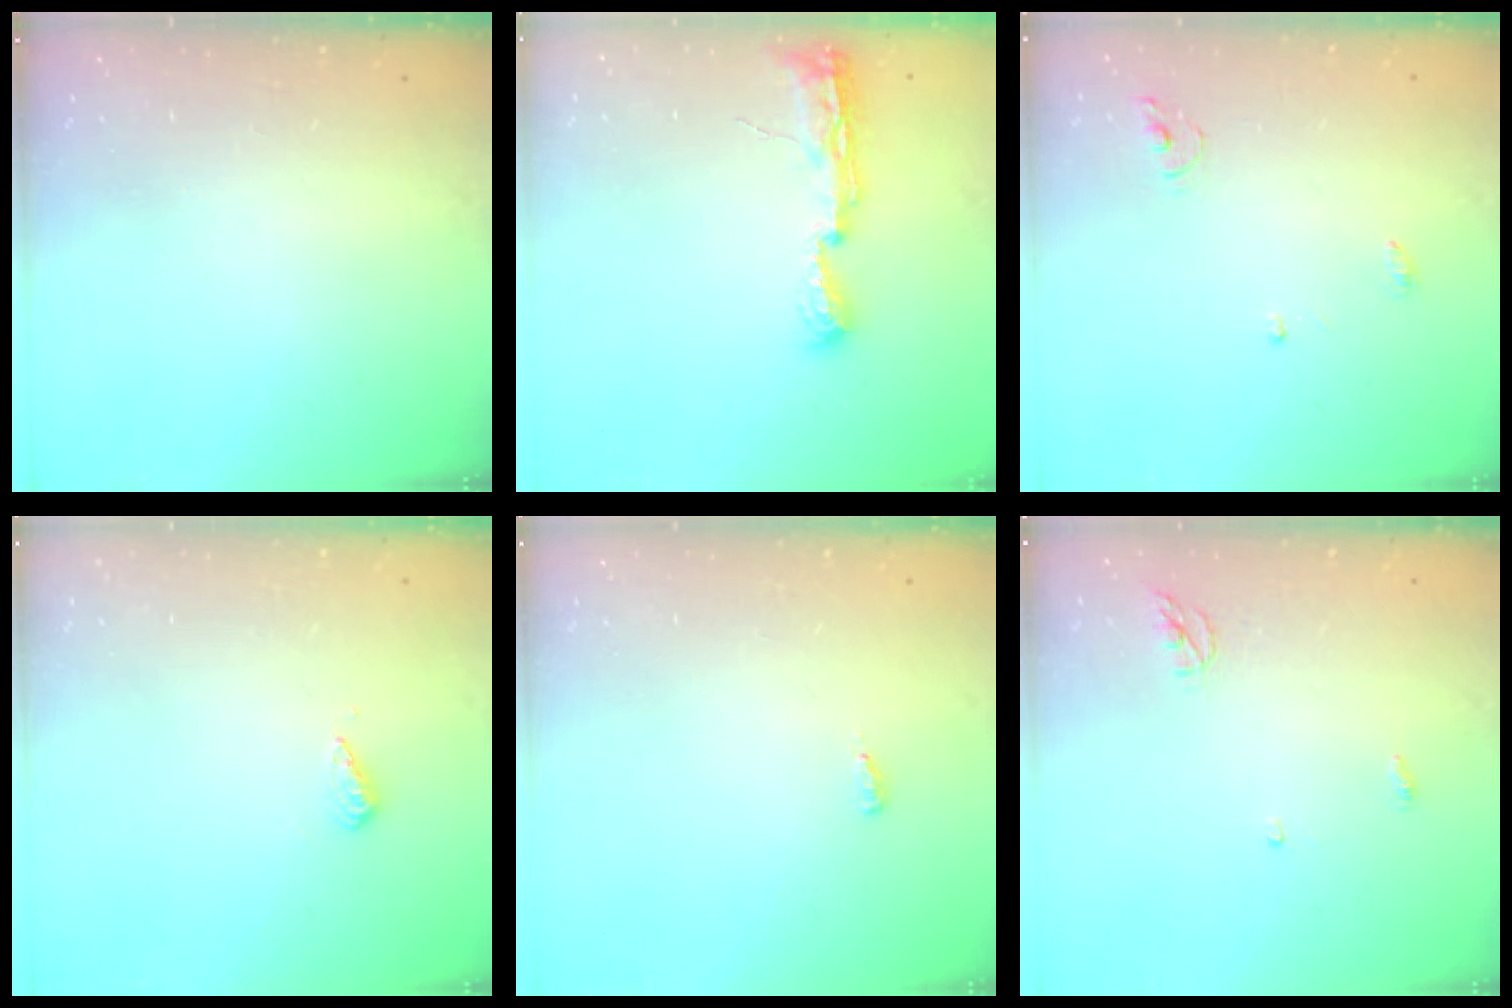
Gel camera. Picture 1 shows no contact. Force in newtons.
{"total": 8.1, "press": 8.0, "slide": 0.9}
{"total": 4.1, "press": 4.0, "slide": 0.3}
{"total": 3.1, "press": 3.0, "slide": 0.7}
{"total": 2.6, "press": 2.4, "slide": 1.0}
{"total": 3.5, "press": 3.5, "slide": 0.3}